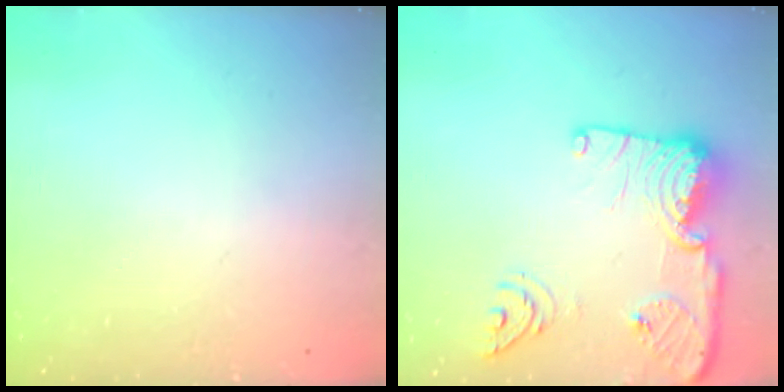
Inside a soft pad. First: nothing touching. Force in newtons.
{"total": 18.1, "press": 18.0, "slide": 2.0}